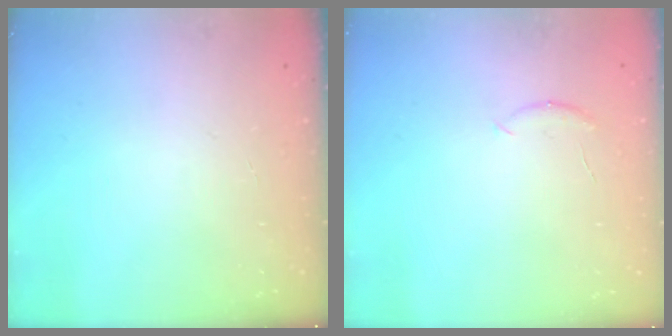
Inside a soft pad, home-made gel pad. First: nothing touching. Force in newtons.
{"total": 5.0, "press": 4.9, "slide": 1.0}